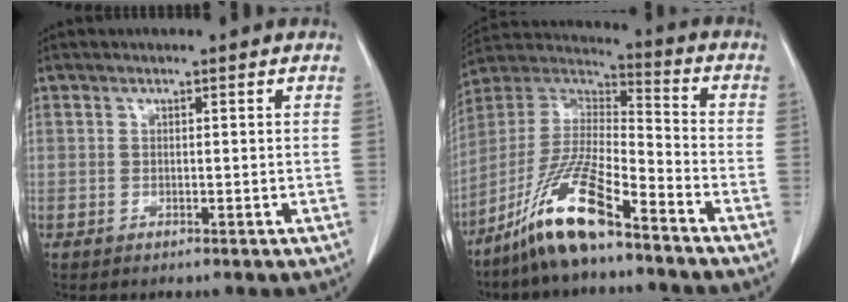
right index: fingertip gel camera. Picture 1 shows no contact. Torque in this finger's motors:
{"motor_torque": [1.09, -1.05, 0.57, 0.21]}